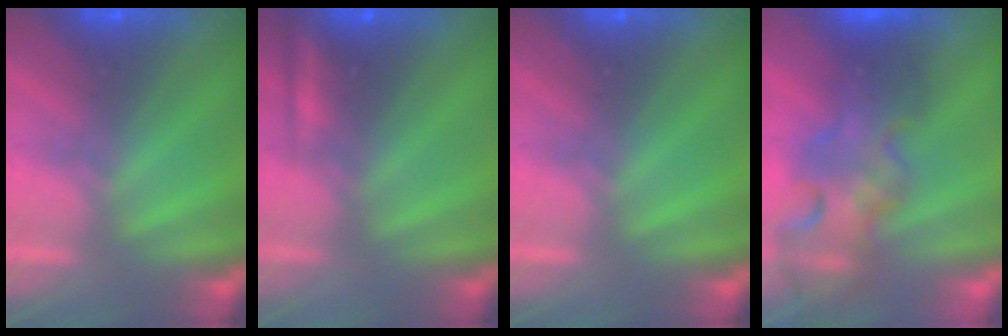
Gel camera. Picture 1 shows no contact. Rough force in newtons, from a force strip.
{"total": 2.3}
{"total": 0.0}
{"total": 4.6}